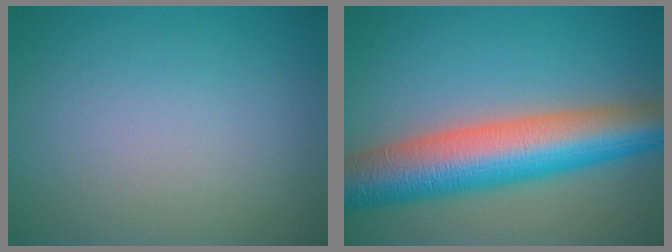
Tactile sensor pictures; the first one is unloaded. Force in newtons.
{"total": 10.8, "press": 10.8, "slide": 0.3}